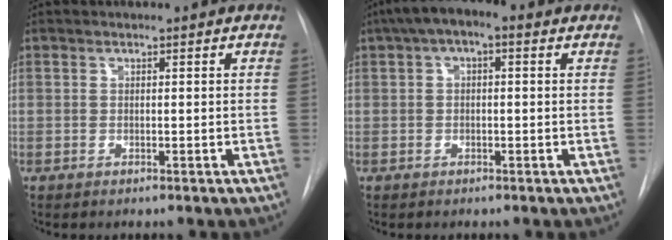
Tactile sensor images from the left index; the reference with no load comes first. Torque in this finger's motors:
{"motor_torque": [-0.97, -0.64, -0.14, 0.07]}